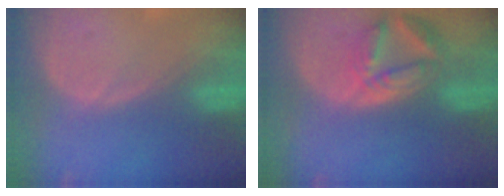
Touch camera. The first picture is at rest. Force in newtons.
{"total": 8.0, "press": 7.1, "slide": 3.7}